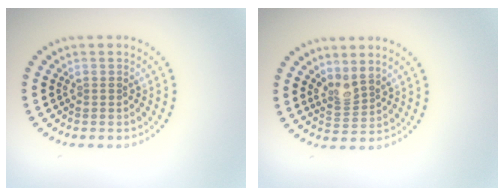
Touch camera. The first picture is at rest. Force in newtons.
{"total": 2.1, "press": 1.6, "slide": 1.3}